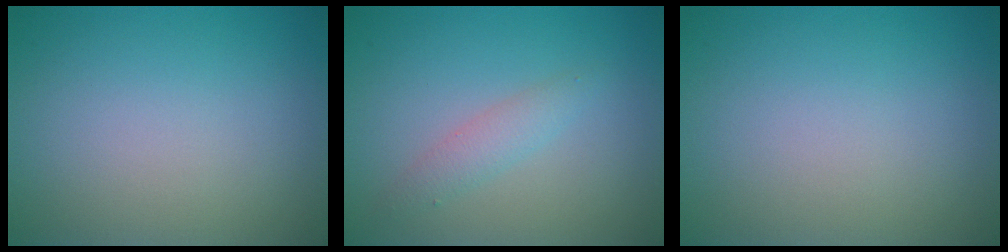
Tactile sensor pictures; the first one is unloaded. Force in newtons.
{"total": 1.7, "press": 1.7, "slide": 0.1}
{"total": 0.0}